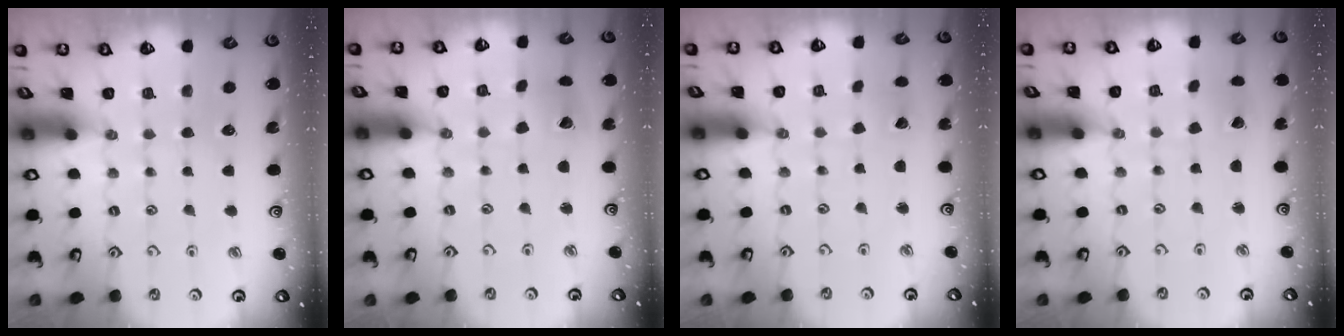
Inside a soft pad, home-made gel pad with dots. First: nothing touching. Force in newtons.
{"total": 5.6, "press": 5.5, "slide": 0.7}
{"total": 2.2, "press": 2.2, "slide": 0.2}
{"total": 1.5, "press": 1.5, "slide": 0.1}